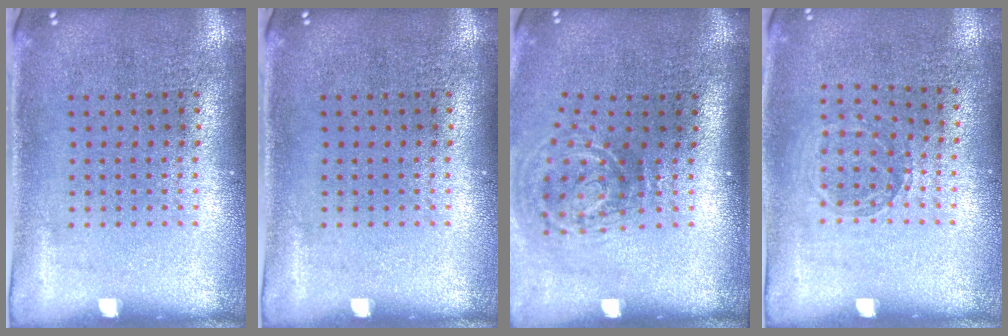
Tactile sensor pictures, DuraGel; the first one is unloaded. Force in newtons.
{"total": 0.0}
{"total": 2.0, "press": 1.2, "slide": 1.6}
{"total": 0.9, "press": 0.9, "slide": 0.2}